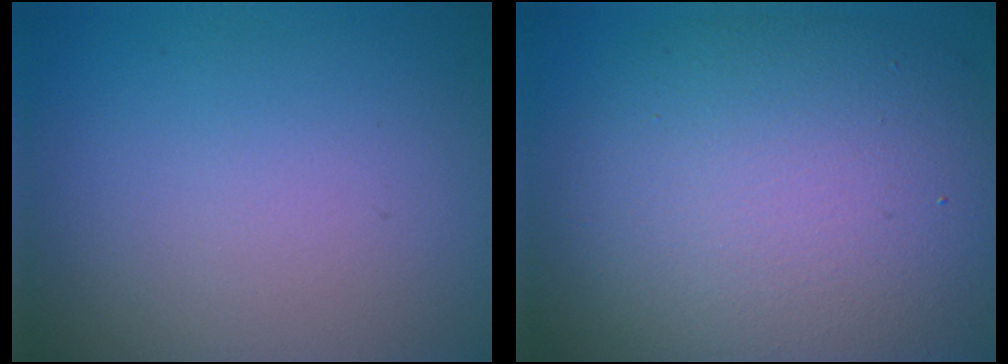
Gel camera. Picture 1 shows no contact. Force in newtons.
{"total": 11.5, "press": 11.4, "slide": 0.8}